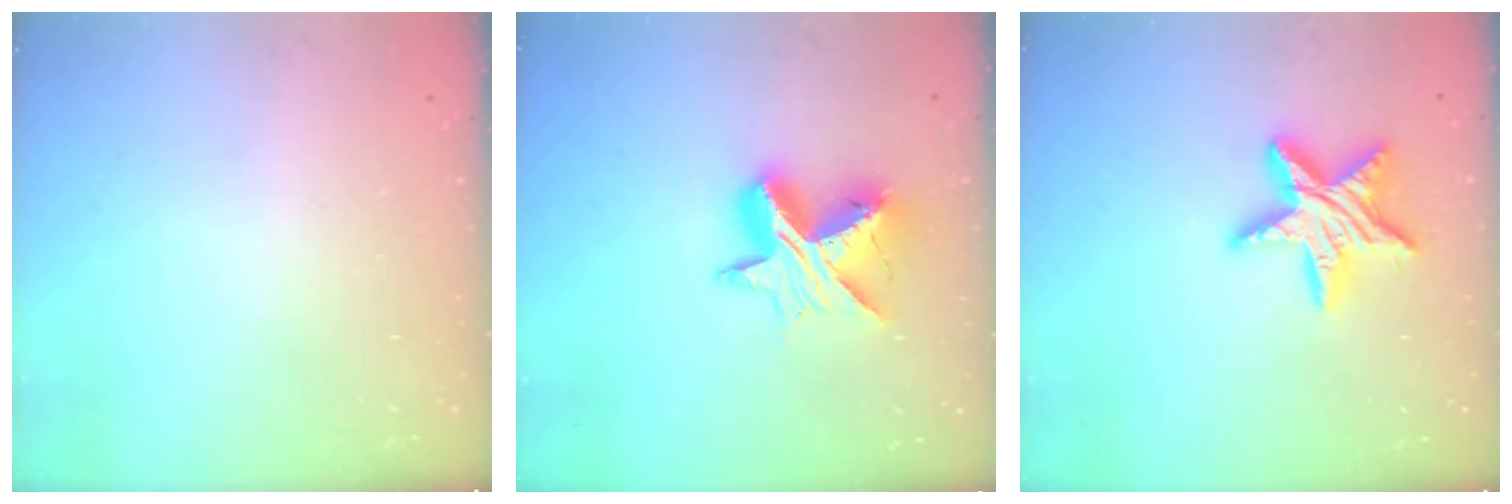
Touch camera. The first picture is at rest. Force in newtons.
{"total": 11.8, "press": 11.8, "slide": 1.0}
{"total": 14.5, "press": 14.5, "slide": 0.8}